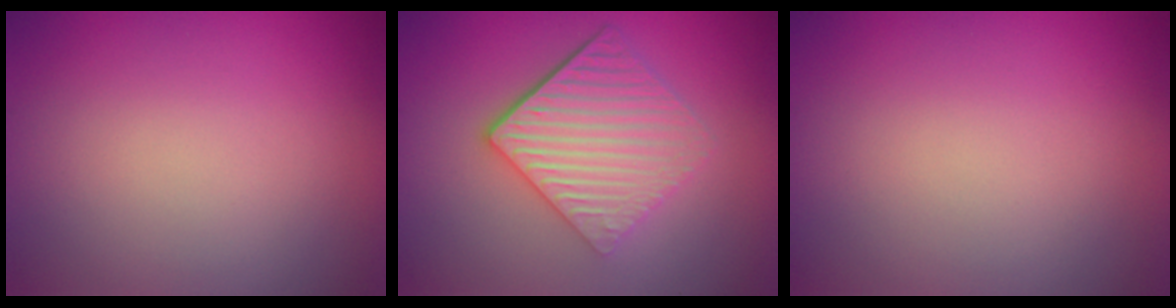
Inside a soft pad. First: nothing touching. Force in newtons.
{"total": 5.5, "press": 3.9, "slide": 3.8}
{"total": 0.0}